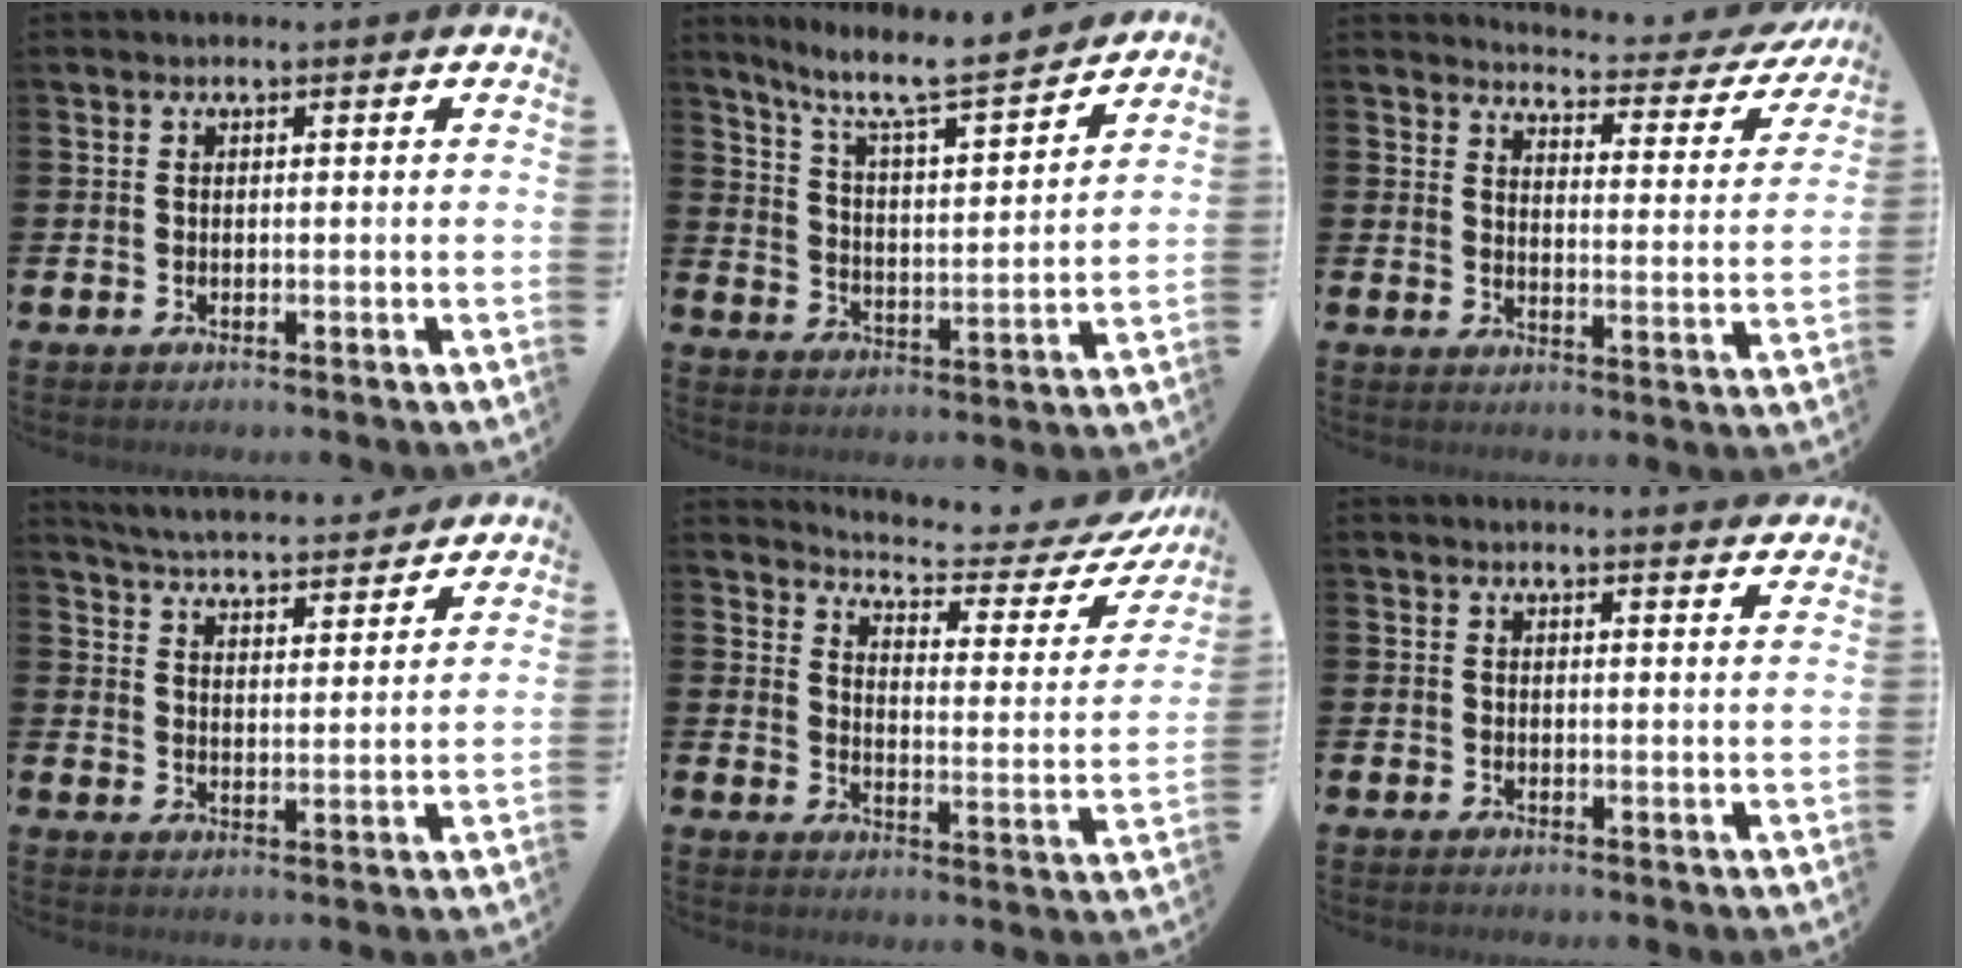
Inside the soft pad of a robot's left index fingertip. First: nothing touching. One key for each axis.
{"total": 8.7, "fx": 7.7, "fy": 0.8, "fz": 4.0, "tx": -0.102, "ty": -0.059, "tz": 0.126}
{"total": 4.5, "fx": 4.3, "fy": 0.7, "fz": 1.2, "tx": -0.034, "ty": -0.043, "tz": 0.065}
{"total": 5.1, "fx": 5.1, "fy": 0.4, "fz": 0.6, "tx": -0.036, "ty": -0.041, "tz": 0.086}
{"total": 5.4, "fx": 4.9, "fy": 0.8, "fz": 2.0, "tx": -0.051, "ty": -0.046, "tz": 0.074}
{"total": 2.1, "fx": 2.1, "fy": -0.1, "fz": -0.1, "tx": 0.009, "ty": -0.017, "tz": 0.036}